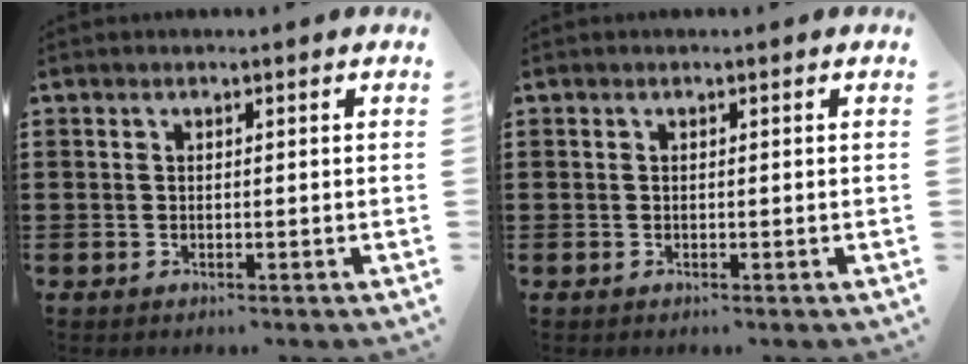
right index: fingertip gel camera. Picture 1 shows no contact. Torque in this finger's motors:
{"motor_torque": [1.02, 1.12, 0.01, 0.01]}